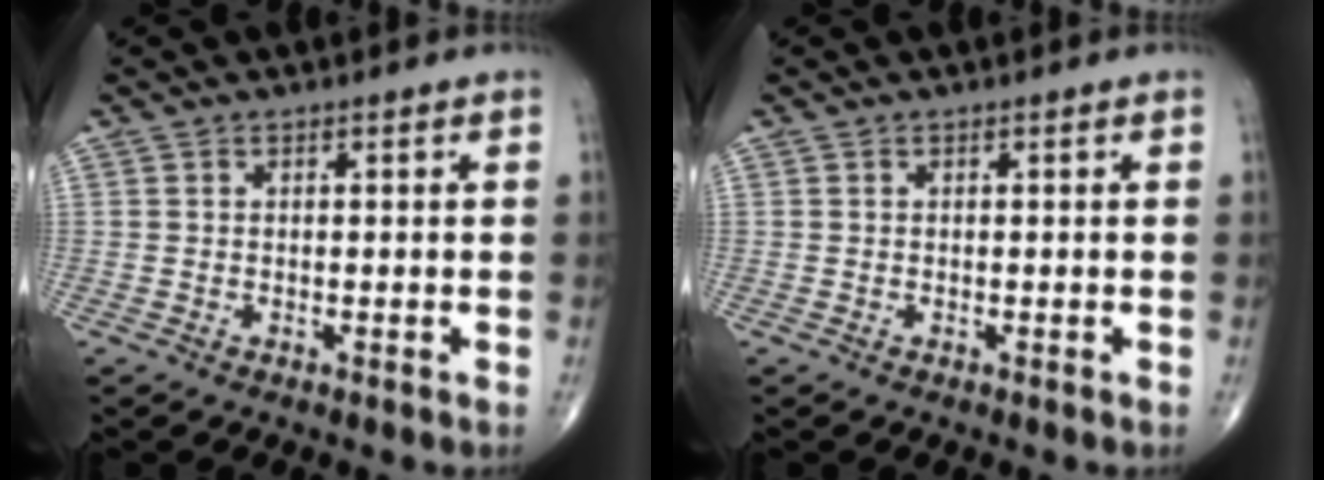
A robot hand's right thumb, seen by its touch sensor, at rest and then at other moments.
{"total": 0.0}